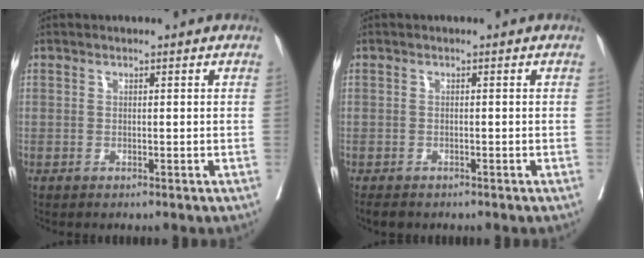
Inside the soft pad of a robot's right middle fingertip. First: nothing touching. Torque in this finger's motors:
{"motor_torque": [0.05, -0.05, 0.03, 0.00]}